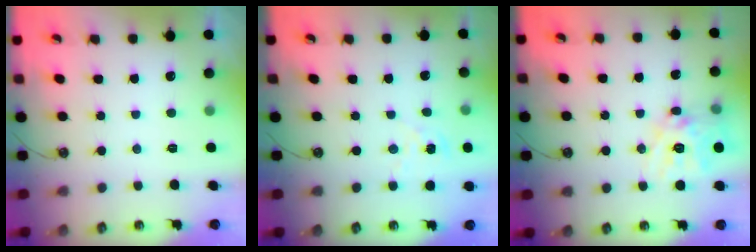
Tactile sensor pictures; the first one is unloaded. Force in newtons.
{"total": 1.4, "press": 1.4, "slide": 0.2}
{"total": 14.9, "press": 14.8, "slide": 1.3}